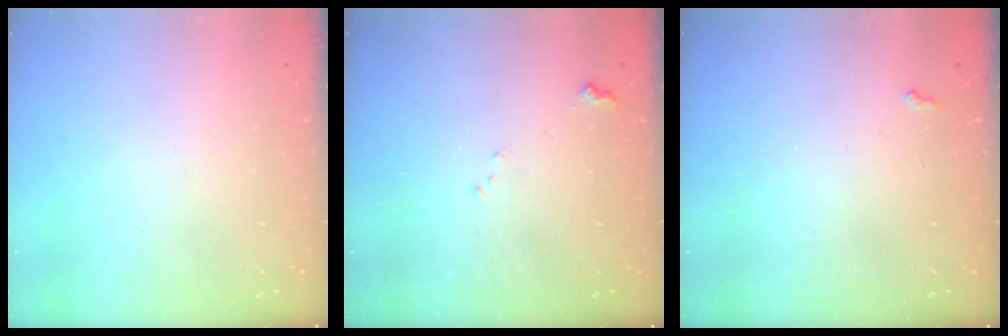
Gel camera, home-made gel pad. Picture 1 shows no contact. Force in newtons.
{"total": 7.3, "press": 7.3, "slide": 0.8}
{"total": 2.8, "press": 2.8, "slide": 0.4}